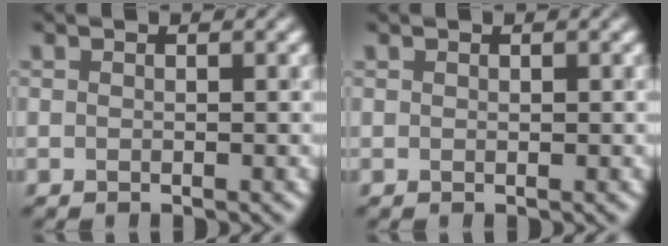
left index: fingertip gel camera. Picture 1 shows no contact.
{"total": 0.0}